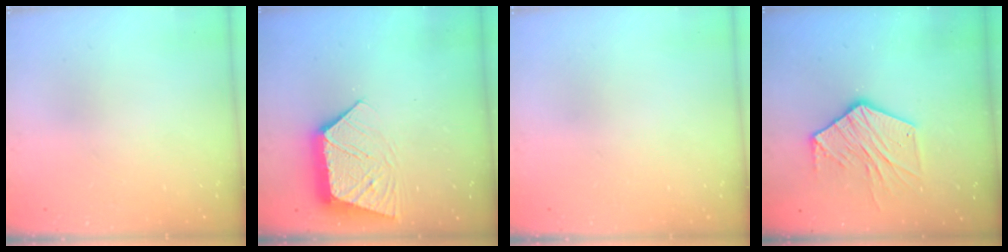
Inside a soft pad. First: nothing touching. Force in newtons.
{"total": 10.6, "press": 10.5, "slide": 0.5}
{"total": 0.0}
{"total": 13.3, "press": 13.3, "slide": 0.6}